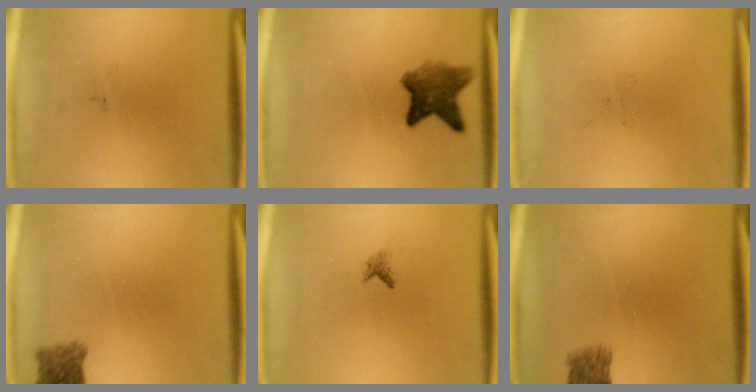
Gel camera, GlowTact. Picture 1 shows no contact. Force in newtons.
{"total": 6.3}
{"total": 0.0}
{"total": 3.1}
{"total": 0.8}
{"total": 2.9}